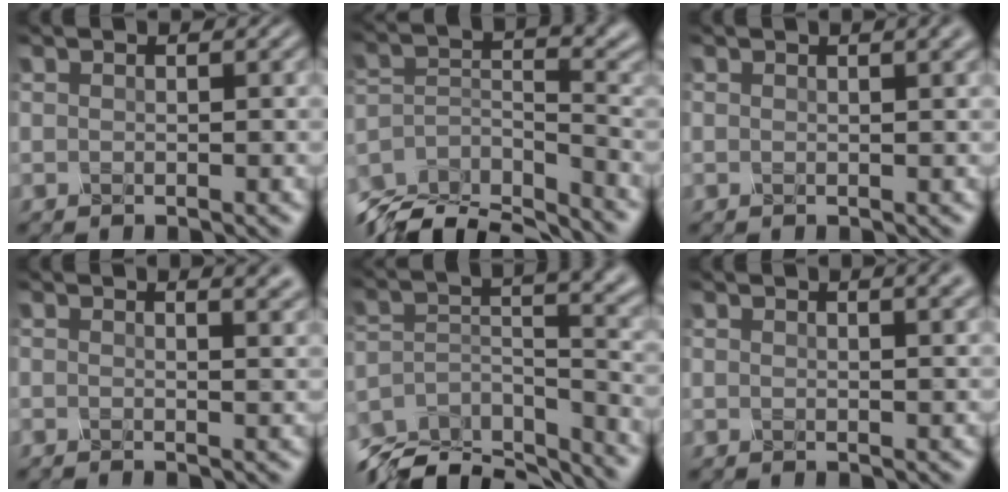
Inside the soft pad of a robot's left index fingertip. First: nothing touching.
{"total": 10.0, "force": [-9.0, 2.5, 3.6], "torque": [-0.076, -0.012, -0.151]}
{"total": 4.1, "force": [2.2, 1.9, 3.0], "torque": [-0.010, 0.020, 0.002]}
{"total": 5.1, "force": [2.1, 2.7, 3.8], "torque": [-0.008, 0.035, -0.014]}
{"total": 10.8, "force": [-10.0, 2.6, 3.3], "torque": [-0.064, 0.005, -0.154]}
{"total": 5.2, "force": [2.9, 2.5, 3.5], "torque": [-0.006, 0.040, 0.001]}